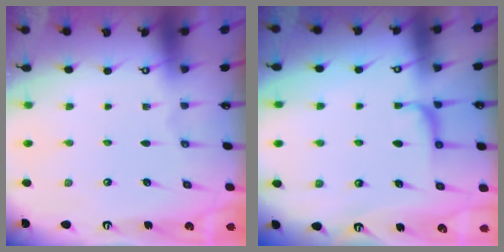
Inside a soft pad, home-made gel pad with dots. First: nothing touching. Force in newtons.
{"total": 1.1, "press": 0.9, "slide": 0.7}